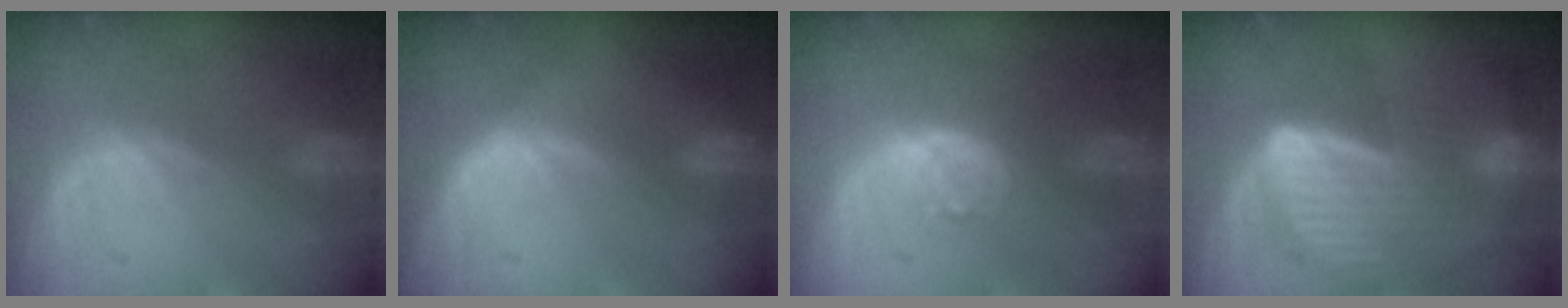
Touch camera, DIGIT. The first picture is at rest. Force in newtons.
{"total": 1.5, "press": 1.0, "slide": 1.1}
{"total": 3.3, "press": 3.2, "slide": 0.6}
{"total": 9.1, "press": 8.0, "slide": 4.3}